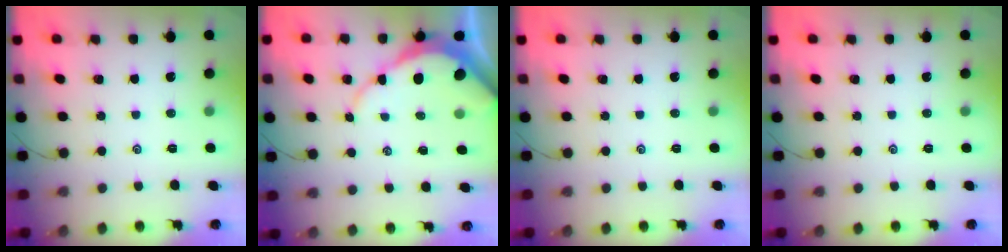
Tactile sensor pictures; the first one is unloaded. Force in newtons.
{"total": 8.5, "press": 8.5, "slide": 0.7}
{"total": 0.0}
{"total": 0.0}